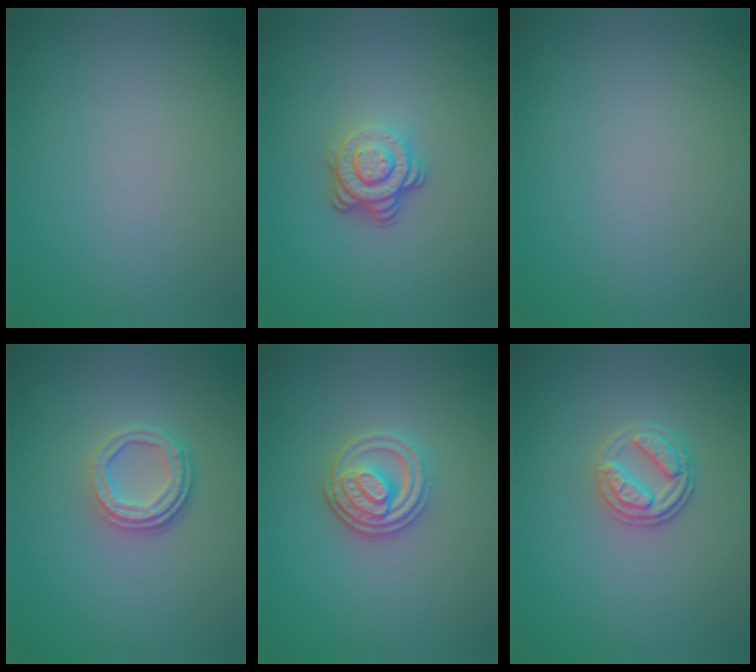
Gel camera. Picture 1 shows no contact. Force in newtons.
{"total": 3.9, "press": 2.7, "slide": 2.8}
{"total": 0.0}
{"total": 3.5, "press": 2.6, "slide": 2.3}
{"total": 3.6, "press": 3.0, "slide": 1.9}
{"total": 2.6, "press": 2.6, "slide": 0.6}